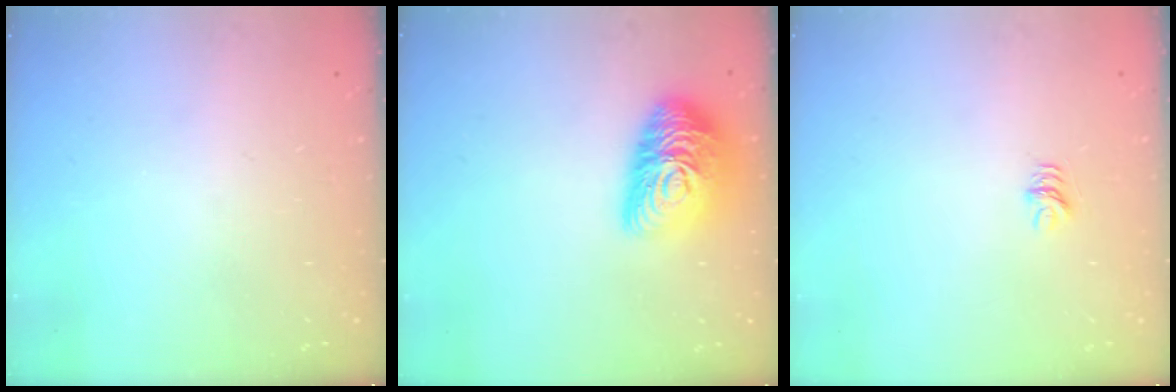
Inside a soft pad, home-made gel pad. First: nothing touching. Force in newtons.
{"total": 16.3, "press": 16.3, "slide": 1.1}
{"total": 3.9, "press": 3.9, "slide": 0.3}